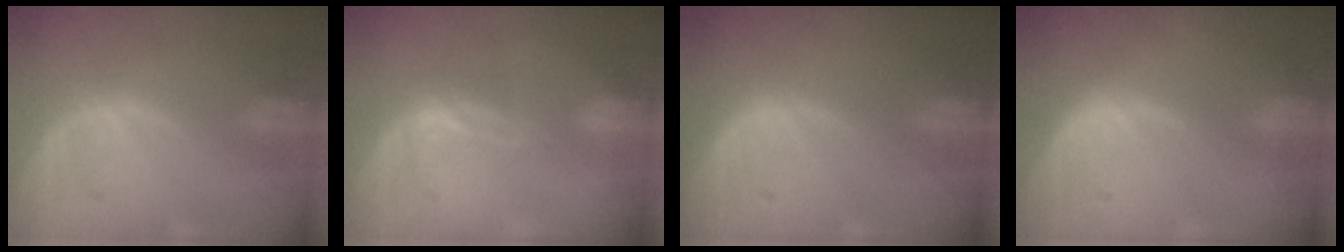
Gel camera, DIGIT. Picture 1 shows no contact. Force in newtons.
{"total": 2.2, "press": 1.7, "slide": 1.4}
{"total": 0.0}
{"total": 0.5, "press": 0.3, "slide": 0.4}